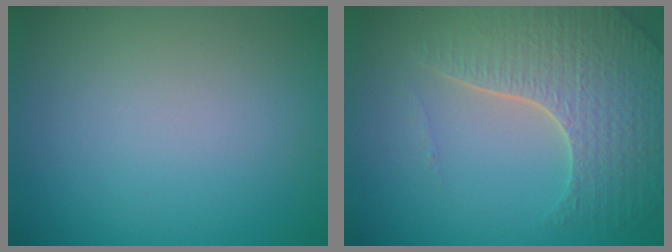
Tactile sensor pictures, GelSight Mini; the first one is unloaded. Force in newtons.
{"total": 6.0, "press": 4.8, "slide": 3.5}